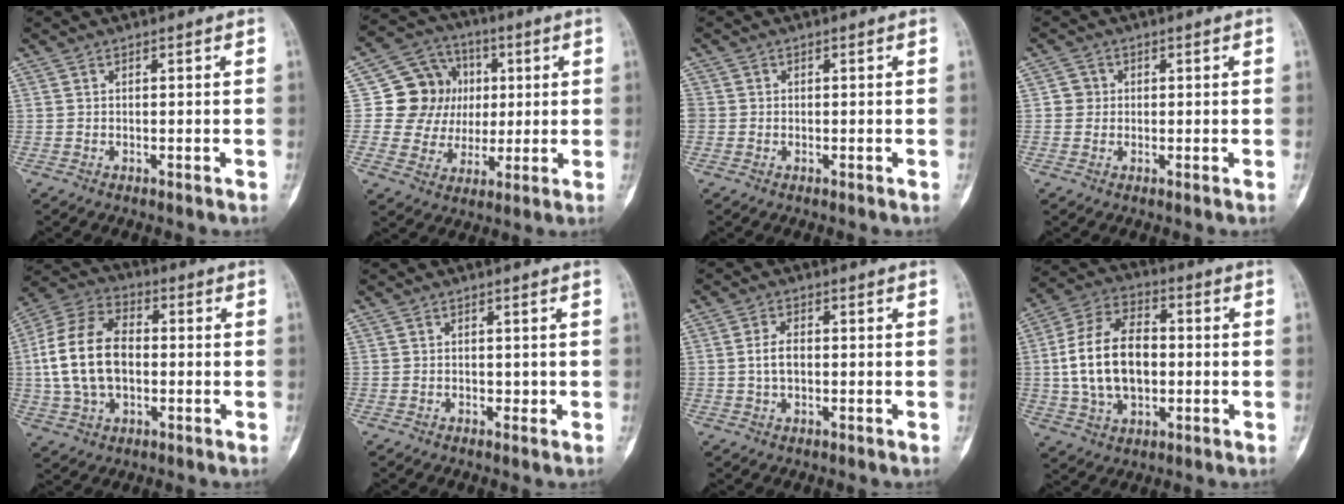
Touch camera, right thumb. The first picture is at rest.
{"total": 13.3, "force": [2.2, 12.2, 4.8], "torque": [-0.032, 0.007, 0.039]}
{"total": 2.5, "force": [-0.2, 2.4, 0.9], "torque": [-0.009, 0.007, -0.007]}
{"total": 2.3, "force": [0.1, 2.3, 0.5], "torque": [0.008, 0.006, -0.002]}
{"total": 16.3, "force": [-0.5, 10.5, 12.4], "torque": [-0.235, 0.025, -0.013]}
{"total": 0.8, "force": [-0.1, 0.6, 0.4], "torque": [0.002, 0.002, -0.003]}
{"total": 3.5, "force": [-0.3, 2.1, 2.8], "torque": [-0.054, 0.008, -0.009]}
{"total": 16.2, "force": [-0.5, 10.3, 12.5], "torque": [-0.220, 0.021, -0.011]}